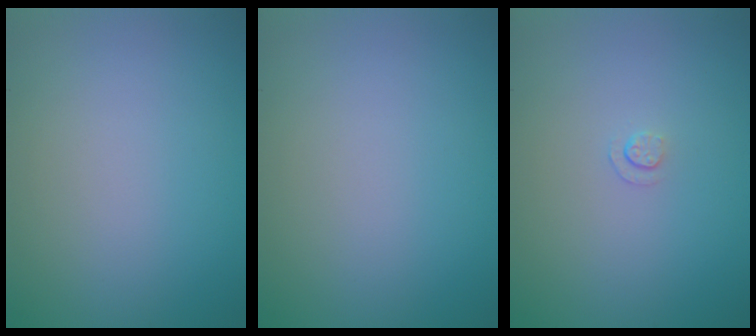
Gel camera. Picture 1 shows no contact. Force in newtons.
{"total": 0.0}
{"total": 0.6, "press": 0.3, "slide": 0.6}